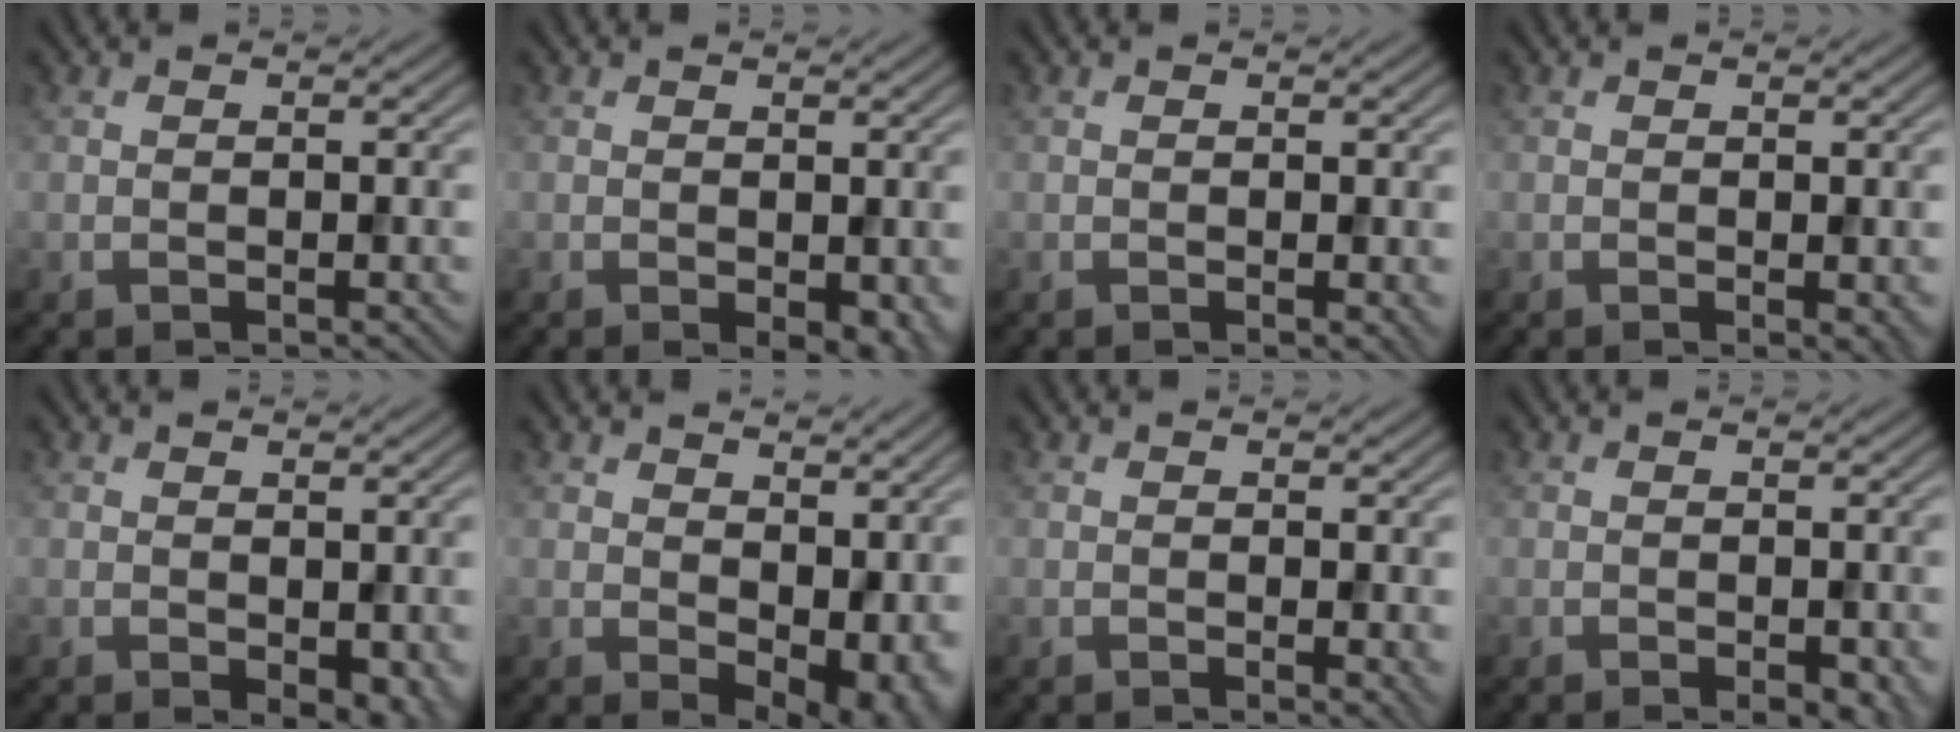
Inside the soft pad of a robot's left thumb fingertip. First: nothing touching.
{"total": 3.5, "force": [-0.9, 1.9, 2.8], "torque": [-0.035, -0.017, -0.006]}
{"total": 0.8, "force": [0.1, 0.2, 0.8], "torque": [-0.008, -0.005, 0.000]}
{"total": 1.3, "force": [-0.2, 0.4, 1.2], "torque": [-0.013, -0.009, -0.001]}
{"total": 3.8, "force": [-0.8, 2.2, 3.0], "torque": [-0.039, -0.016, -0.006]}
{"total": 10.1, "force": [1.2, 6.3, 7.7], "torque": [-0.109, -0.028, 0.043]}
{"total": 1.2, "force": [0.2, 0.3, 1.1], "torque": [-0.012, -0.007, 0.003]}
{"total": 2.6, "force": [-1.2, 1.1, 2.0], "torque": [-0.028, -0.008, -0.009]}